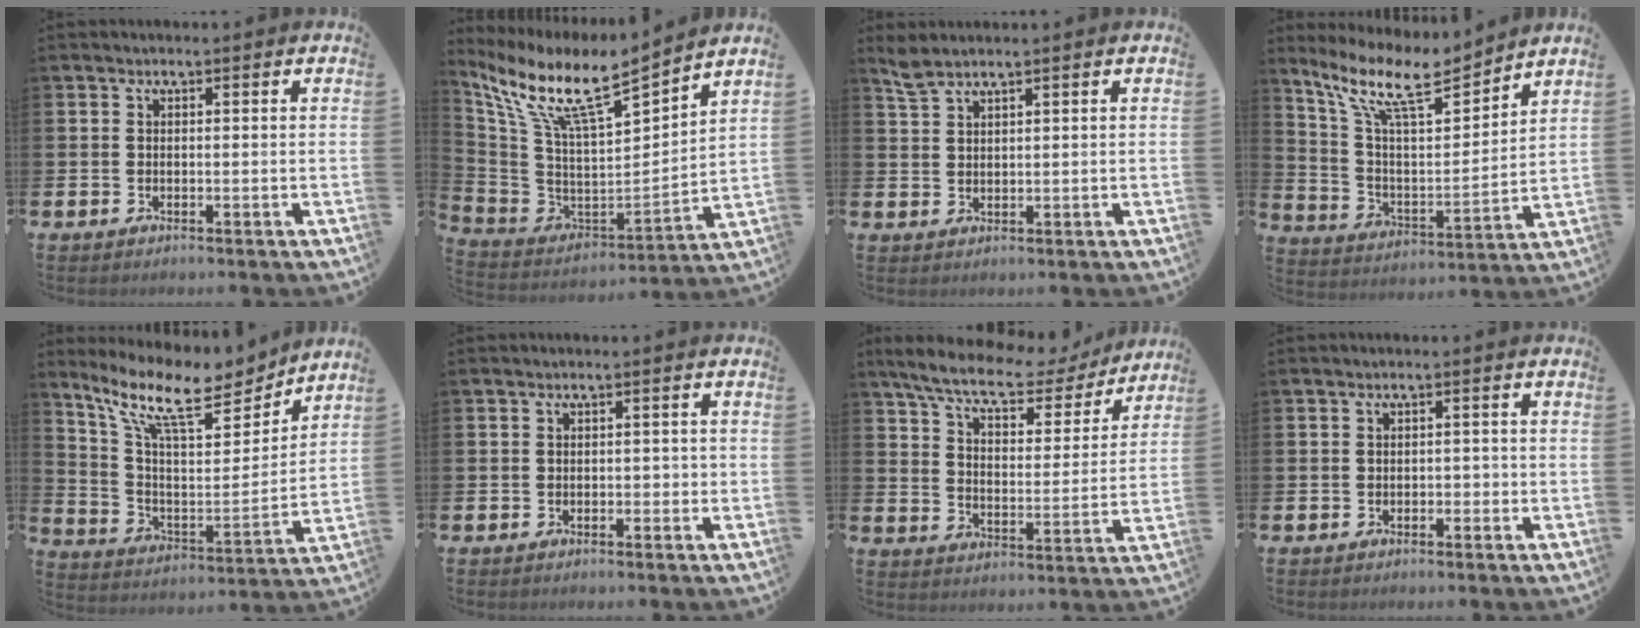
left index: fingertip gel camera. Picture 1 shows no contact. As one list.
[{"total": 10.5, "force": [8.2, 1.7, 6.4], "torque": [-0.157, -0.059, 0.134]}, {"total": 2.5, "force": [2.2, 0.5, 1.0], "torque": [-0.016, -0.003, 0.039]}, {"total": 11.0, "force": [8.9, 2.8, 5.8], "torque": [-0.136, -0.048, 0.155]}, {"total": 12.5, "force": [10.1, 3.6, 6.5], "torque": [-0.150, -0.060, 0.172]}, {"total": 1.1, "force": [-0.5, 0.9, 0.5], "torque": [-0.003, 0.003, -0.015]}, {"total": 8.3, "force": [7.3, 2.1, 3.2], "torque": [-0.087, -0.047, 0.123]}, {"total": 1.1, "force": [-0.7, 0.8, 0.3], "torque": [-0.002, -0.001, -0.018]}]